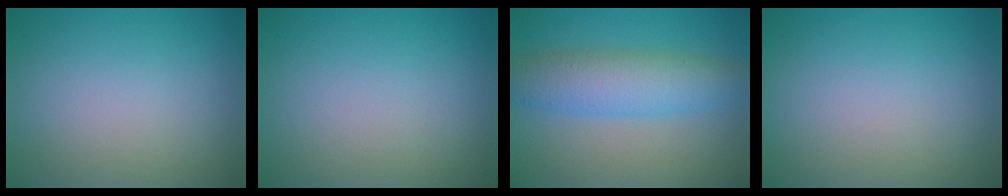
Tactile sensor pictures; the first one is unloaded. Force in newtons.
{"total": 0.0}
{"total": 5.8, "press": 5.8, "slide": 0.0}
{"total": 0.0}